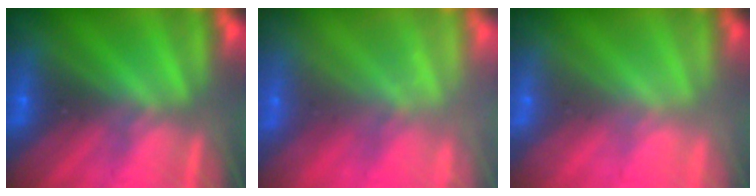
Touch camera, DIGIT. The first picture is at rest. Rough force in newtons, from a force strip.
{"total": 2.2}
{"total": 2.2}